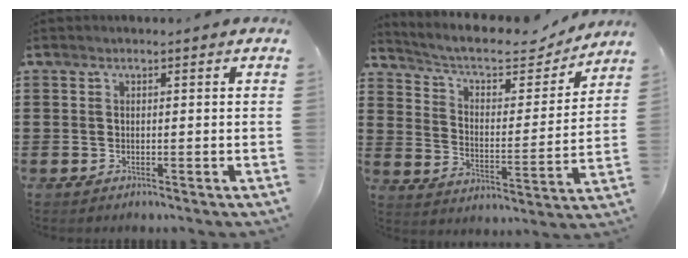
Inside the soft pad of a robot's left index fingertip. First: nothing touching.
{"total": 6.5, "force": [5.5, 2.0, 2.8], "torque": [-0.075, -0.038, 0.088]}